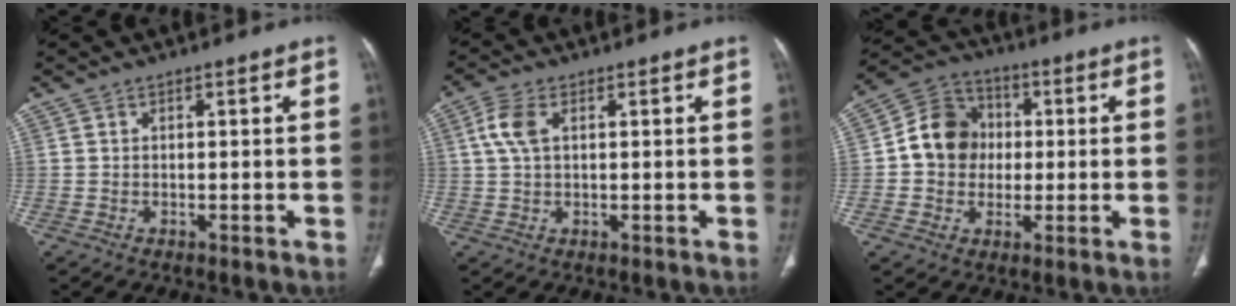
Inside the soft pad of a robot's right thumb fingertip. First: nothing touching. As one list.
[{"total": 4.9, "force": [1.4, 2.6, 3.9], "torque": [-0.100, 0.013, 0.026]}, {"total": 11.0, "force": [0.3, 9.8, 5.1], "torque": [-0.059, 0.024, -0.004]}]